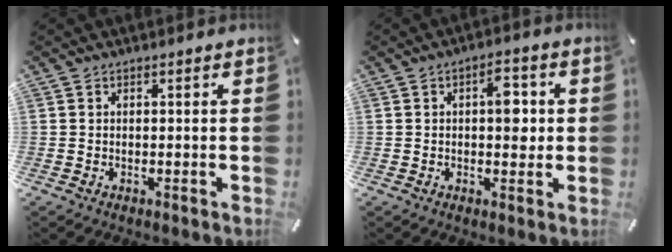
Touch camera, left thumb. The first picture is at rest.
{"total": 6.7, "force": [0.9, 3.6, 5.6], "torque": [-0.061, -0.006, 0.004]}